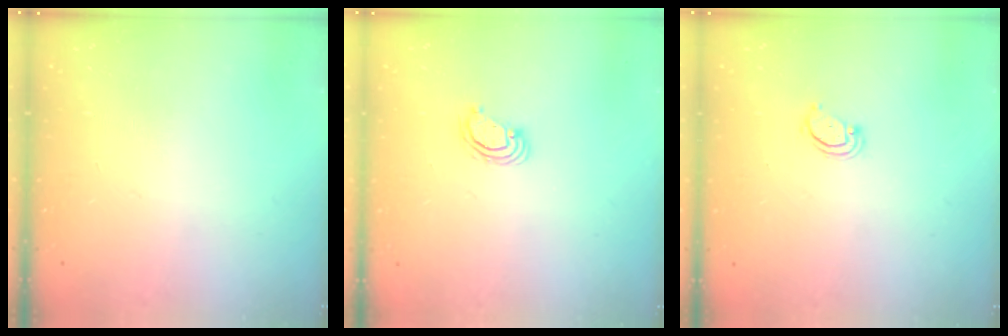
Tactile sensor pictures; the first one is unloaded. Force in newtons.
{"total": 3.8, "press": 3.8, "slide": 0.4}
{"total": 2.9, "press": 2.9, "slide": 0.2}